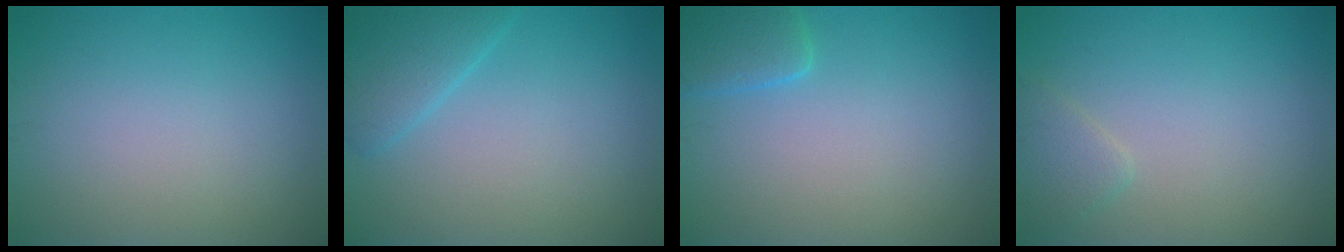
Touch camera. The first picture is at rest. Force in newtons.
{"total": 3.0, "press": 3.0, "slide": 0.2}
{"total": 2.6, "press": 2.6, "slide": 0.3}
{"total": 1.6, "press": 1.6, "slide": 0.1}